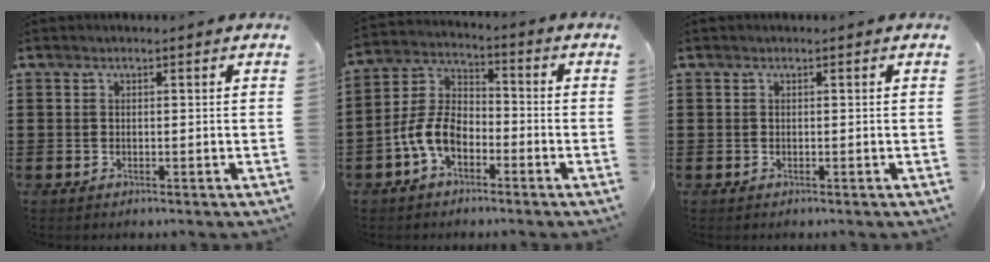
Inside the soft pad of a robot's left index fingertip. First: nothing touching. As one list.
[{"total": 7.2, "force": [-3.6, 4.1, 4.7], "torque": [-0.127, 0.003, -0.079]}, {"total": 0.0}]